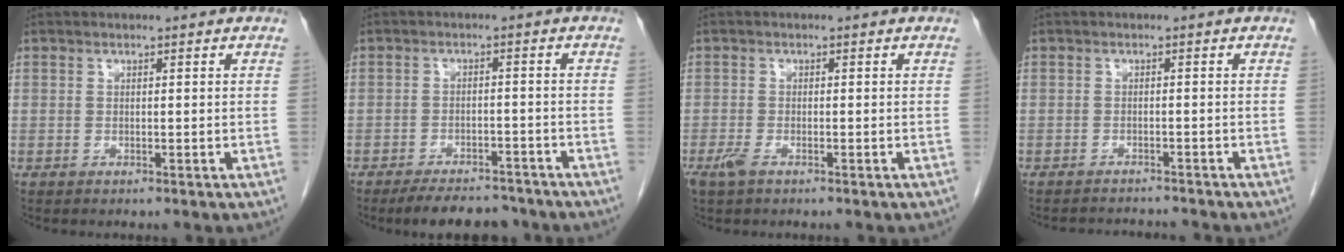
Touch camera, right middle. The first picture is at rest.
{"total": 8.0, "force": [-7.1, 2.7, 2.6], "torque": [-0.030, -0.001, -0.100]}
{"total": 2.1, "force": [-1.3, 0.7, 1.5], "torque": [-0.039, -0.004, -0.024]}
{"total": 4.0, "force": [-4.0, 0.0, 0.2], "torque": [0.004, -0.004, -0.058]}